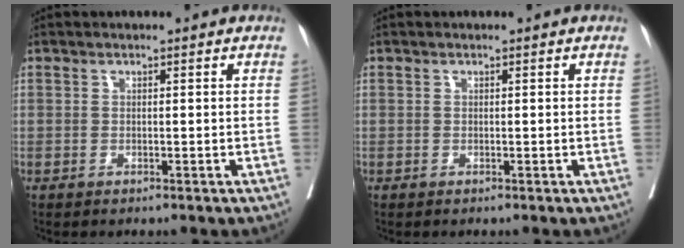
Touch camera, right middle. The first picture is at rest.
{"total": 0.0}